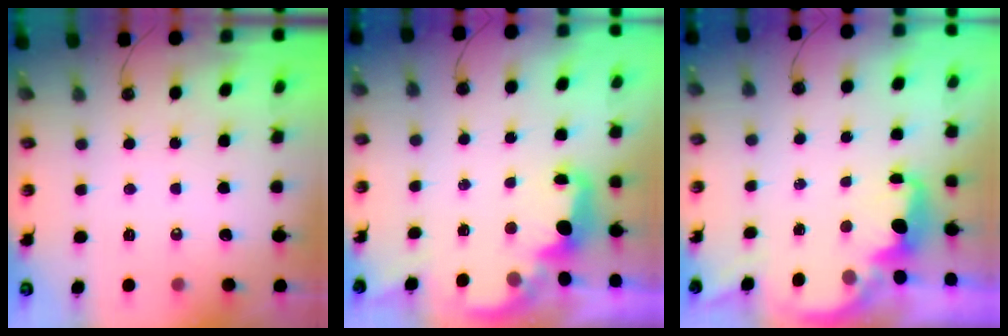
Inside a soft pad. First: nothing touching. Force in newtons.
{"total": 2.4, "press": 2.3, "slide": 0.8}
{"total": 2.3, "press": 2.2, "slide": 0.9}